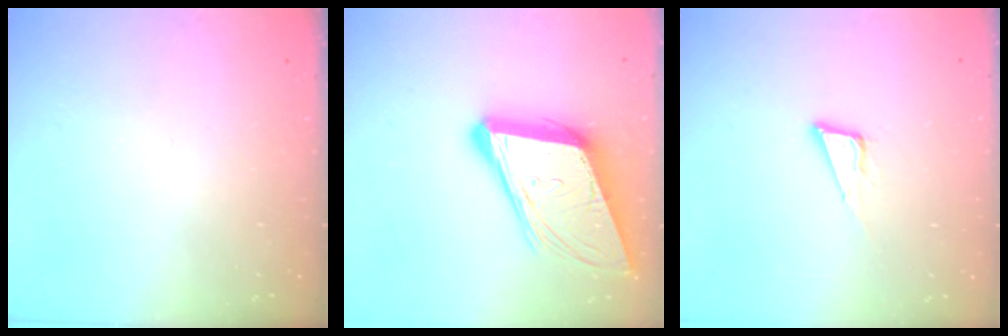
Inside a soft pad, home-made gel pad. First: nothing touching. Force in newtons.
{"total": 15.8, "press": 15.2, "slide": 4.2}
{"total": 7.0, "press": 6.4, "slide": 2.8}